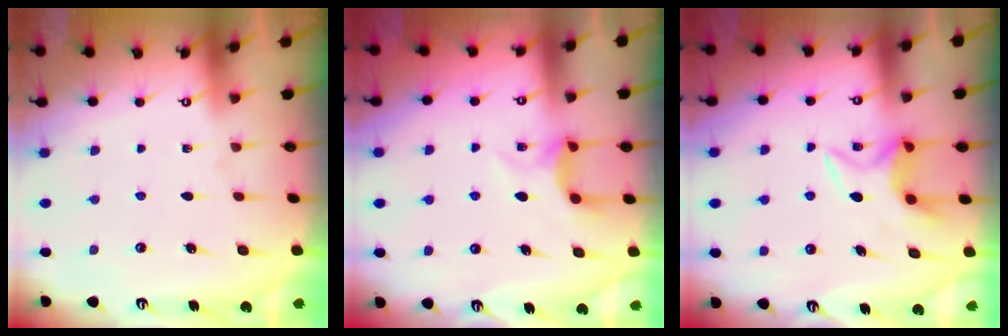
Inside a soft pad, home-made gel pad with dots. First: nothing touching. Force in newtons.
{"total": 5.9, "press": 5.9, "slide": 0.6}
{"total": 5.8, "press": 5.8, "slide": 0.7}